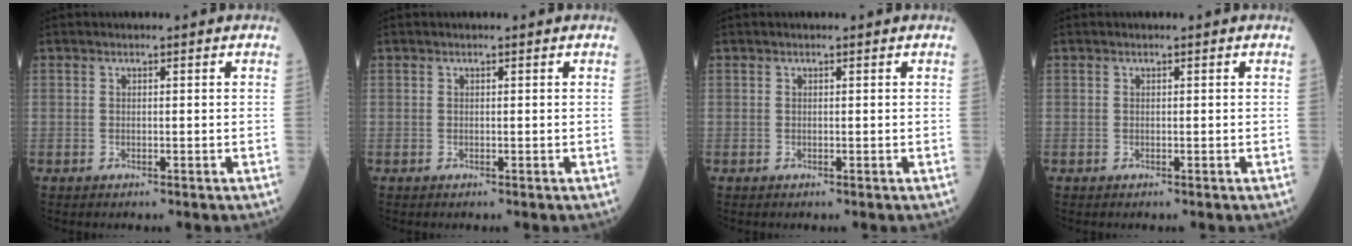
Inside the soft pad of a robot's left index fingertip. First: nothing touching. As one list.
[{"total": 0.0}, {"total": 0.0}, {"total": 0.0}]